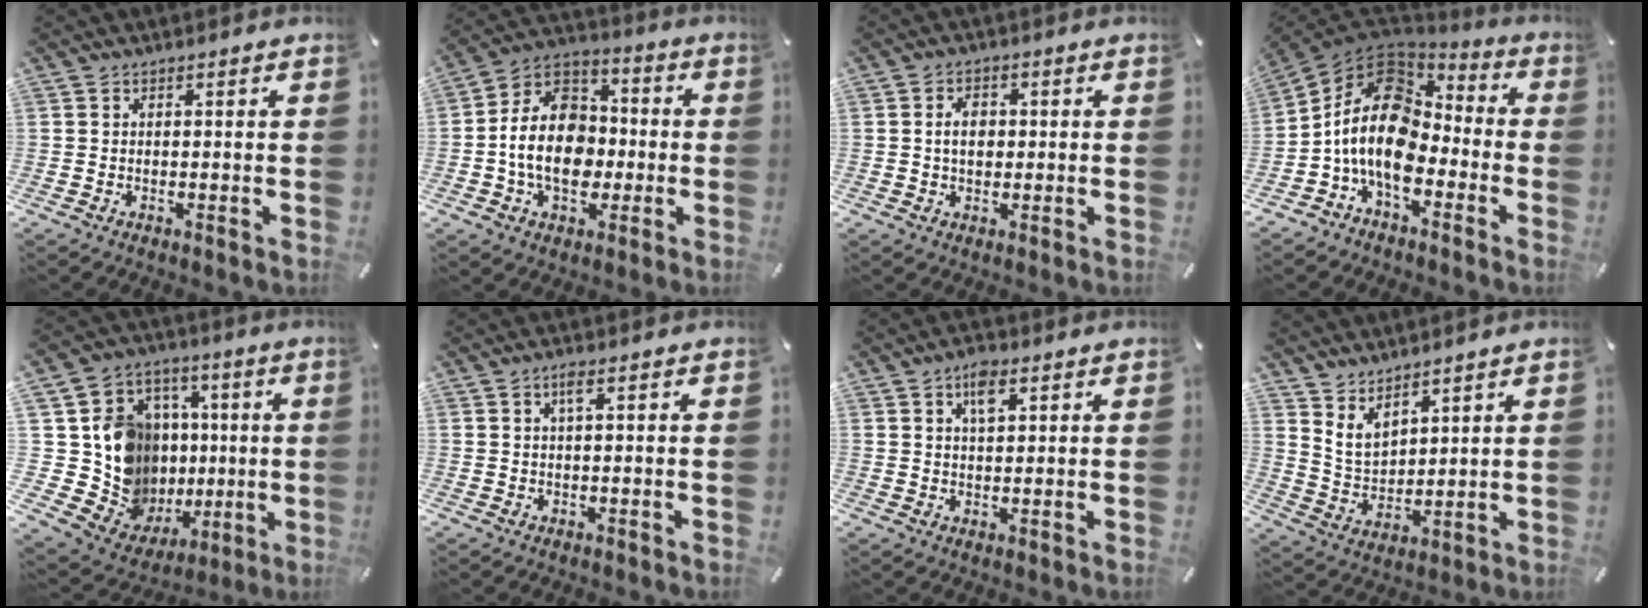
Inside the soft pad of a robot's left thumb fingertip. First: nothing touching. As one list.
[{"total": 15.1, "force": [-3.4, 11.6, 9.0], "torque": [-0.177, 0.025, -0.061]}, {"total": 4.7, "force": [0.2, 3.3, 3.3], "torque": [-0.058, -0.001, -0.003]}, {"total": 16.2, "force": [-3.6, 11.1, 11.2], "torque": [-0.252, 0.017, -0.068]}, {"total": 17.3, "force": [1.4, 15.6, 7.4], "torque": [-0.155, -0.034, 0.056]}, {"total": 2.3, "force": [0.7, 0.3, 2.2], "torque": [-0.045, 0.003, 0.011]}, {"total": 4.8, "force": [2.4, 2.0, 3.7], "torque": [-0.064, 0.000, 0.039]}, {"total": 6.2, "force": [5.2, 3.0, 1.4], "torque": [-0.047, -0.027, 0.099]}]